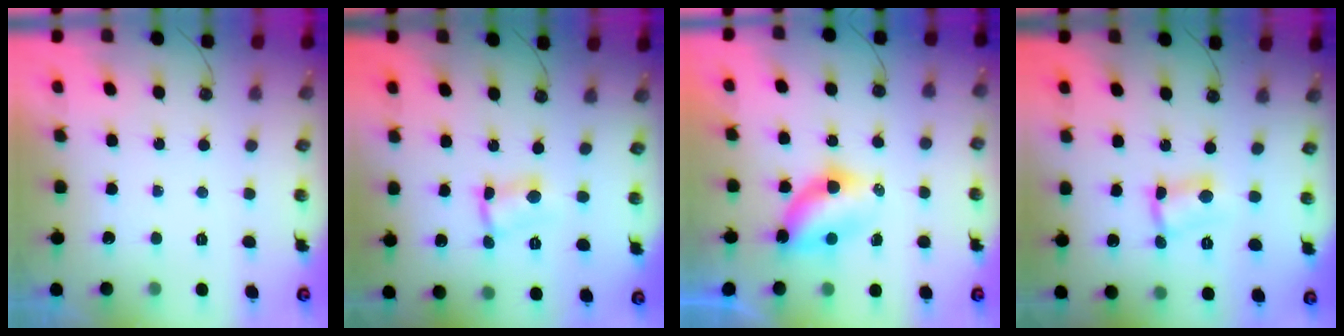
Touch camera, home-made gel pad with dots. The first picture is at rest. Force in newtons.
{"total": 1.8, "press": 1.6, "slide": 0.7}
{"total": 8.0, "press": 7.0, "slide": 3.9}
{"total": 2.8, "press": 2.8, "slide": 0.6}